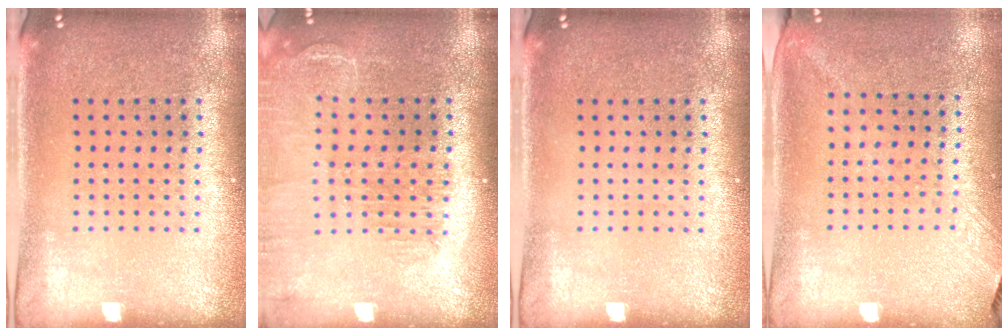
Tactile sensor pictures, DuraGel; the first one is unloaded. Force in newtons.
{"total": 1.5, "press": 1.4, "slide": 0.2}
{"total": 0.0}
{"total": 1.2, "press": 0.9, "slide": 0.7}